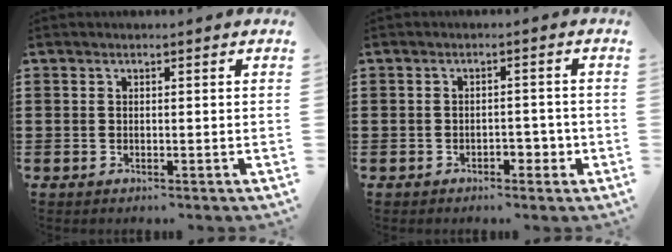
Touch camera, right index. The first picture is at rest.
{"total": 2.9, "force": [-1.6, 1.4, 2.0], "torque": [-0.036, 0.002, -0.031]}